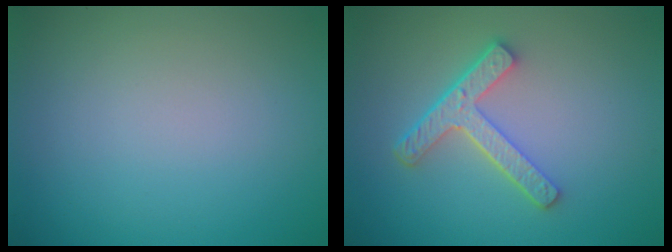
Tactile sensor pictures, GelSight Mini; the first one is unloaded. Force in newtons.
{"total": 4.2, "press": 3.2, "slide": 2.8}